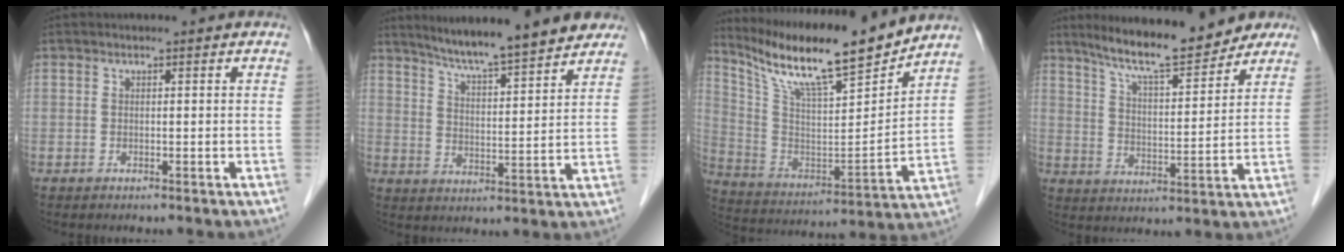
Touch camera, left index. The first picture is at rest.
{"total": 14.3, "force": [12.5, 1.1, 6.9], "torque": [-0.101, 0.007, 0.181]}
{"total": 18.1, "force": [15.6, 1.0, 9.1], "torque": [-0.175, -0.008, 0.271]}
{"total": 13.1, "force": [11.4, 2.3, 6.1], "torque": [-0.099, 0.008, 0.177]}